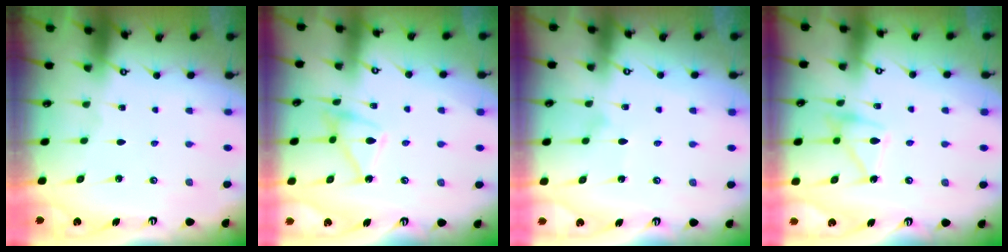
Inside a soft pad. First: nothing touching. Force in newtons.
{"total": 11.8, "press": 11.8, "slide": 0.3}
{"total": 6.9, "press": 6.9, "slide": 0.4}
{"total": 12.8, "press": 12.8, "slide": 1.0}